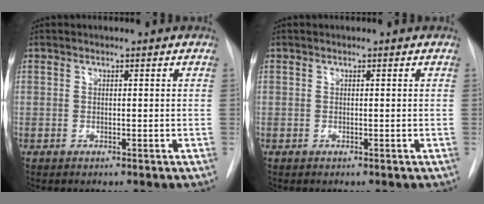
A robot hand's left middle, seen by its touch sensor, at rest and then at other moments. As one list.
[{"total": 0.0}]